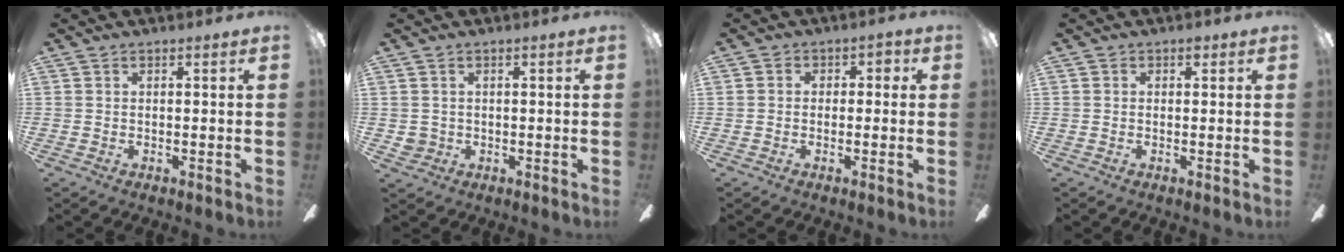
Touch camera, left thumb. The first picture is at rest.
{"total": 2.5, "force": [0.5, 2.4, 0.4], "torque": [-0.012, 0.004, 0.010]}
{"total": 2.7, "force": [-1.1, 2.2, 1.1], "torque": [-0.019, 0.016, -0.022]}
{"total": 1.1, "force": [0.3, 0.9, 0.6], "torque": [-0.005, 0.002, 0.003]}